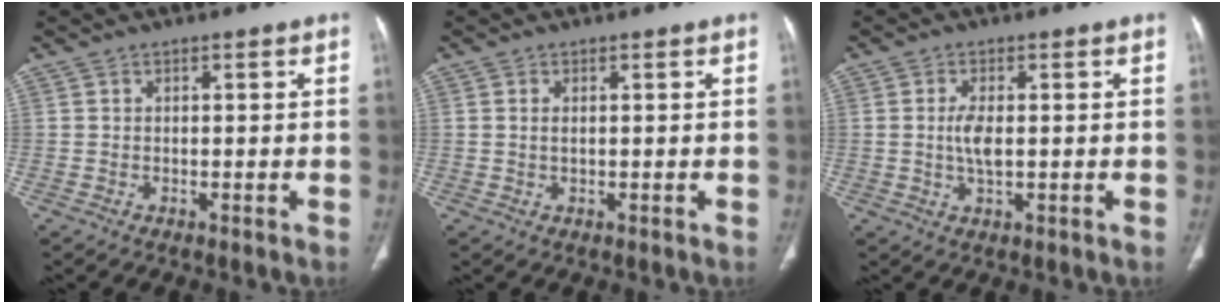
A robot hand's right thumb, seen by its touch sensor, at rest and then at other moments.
{"total": 1.2, "force": [0.3, 0.6, 1.0], "torque": [-0.024, 0.001, 0.008]}
{"total": 3.9, "force": [0.1, 1.5, 3.6], "torque": [-0.078, -0.004, 0.004]}